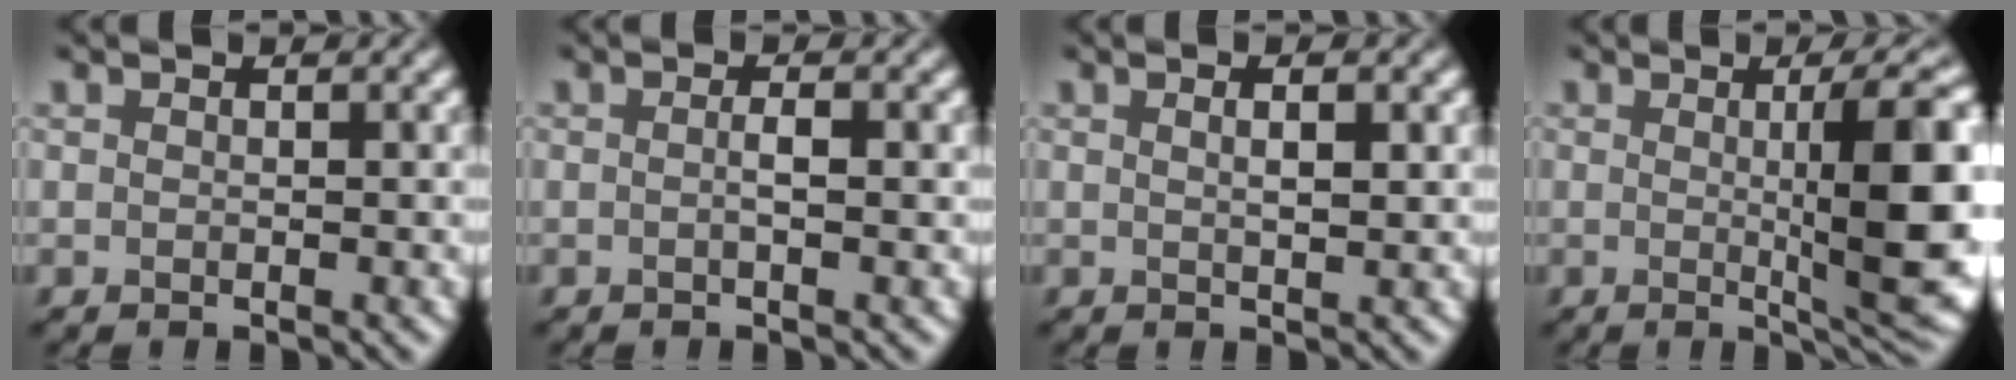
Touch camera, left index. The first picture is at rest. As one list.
[{"total": 1.2, "force": [-0.3, 0.1, 1.1], "torque": [-0.022, 0.001, -0.010]}, {"total": 2.3, "force": [0.7, 0.6, 2.1], "torque": [-0.021, 0.004, 0.006]}, {"total": 9.5, "force": [0.4, 1.9, 9.3], "torque": [-0.119, 0.000, 0.006]}]